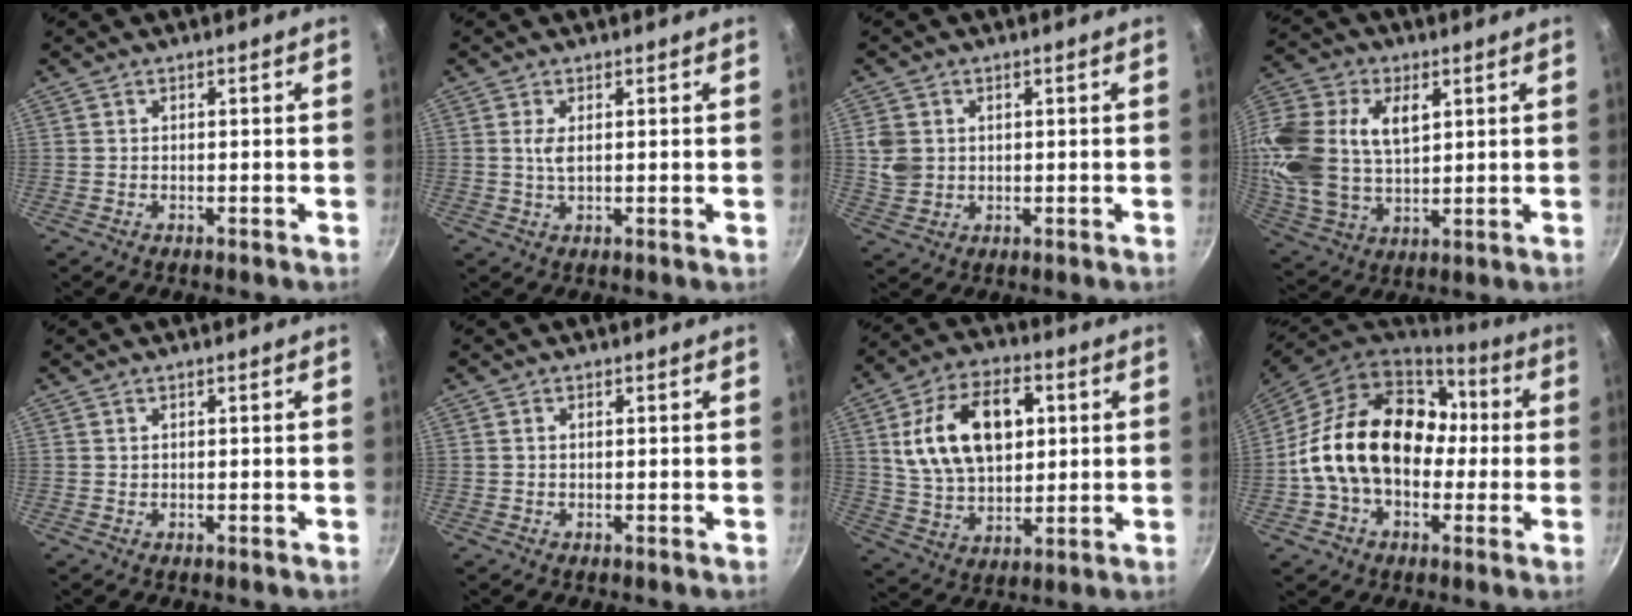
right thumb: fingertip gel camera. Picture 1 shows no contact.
{"total": 2.3, "force": [0.6, 0.8, 2.1], "torque": [-0.042, -0.005, 0.011]}
{"total": 5.6, "force": [0.9, 4.7, 2.8], "torque": [-0.039, -0.002, 0.024]}
{"total": 22.7, "force": [5.8, 15.0, 16.0], "torque": [-0.358, 0.008, 0.109]}
{"total": 0.0}
{"total": 0.5, "force": [0.1, 0.3, 0.4], "torque": [-0.008, 0.002, 0.001]}
{"total": 18.7, "force": [4.2, 11.8, 13.8], "torque": [-0.210, 0.001, 0.075]}
{"total": 22.0, "force": [0.2, 15.9, 15.1], "torque": [-0.235, 0.051, 0.002]}